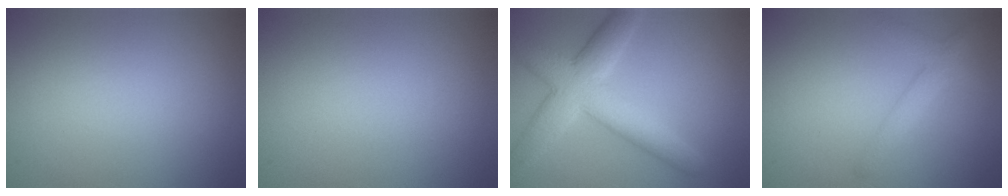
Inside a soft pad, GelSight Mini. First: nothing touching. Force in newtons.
{"total": 0.0}
{"total": 6.9, "press": 6.8, "slide": 0.2}
{"total": 2.0, "press": 2.0, "slide": 0.1}